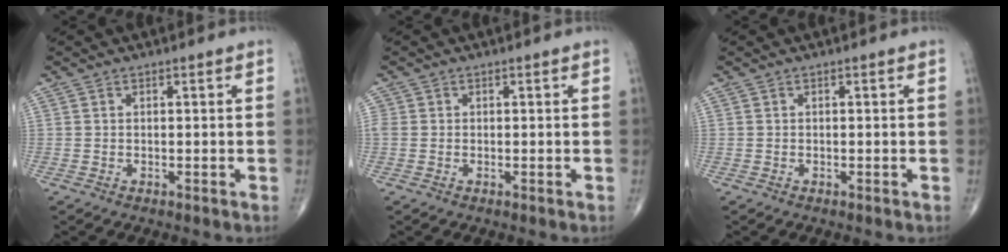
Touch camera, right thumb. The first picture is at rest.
{"total": 1.3, "force": [0.1, 1.2, 0.6], "torque": [-0.011, 0.006, 0.003]}
{"total": 0.0}